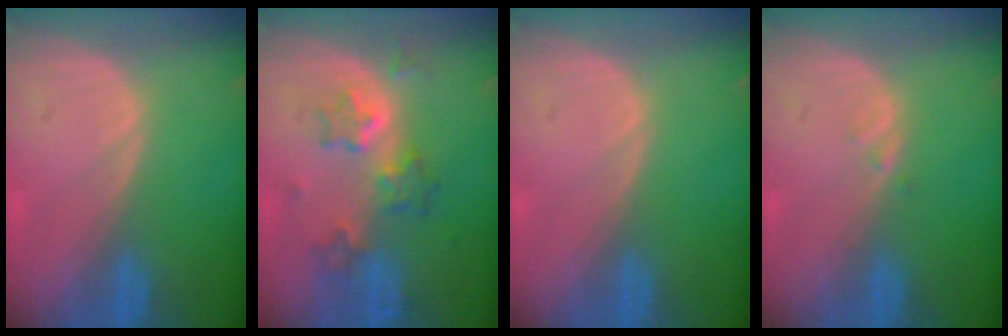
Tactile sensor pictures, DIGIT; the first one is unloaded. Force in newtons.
{"total": 6.2, "press": 5.9, "slide": 2.0}
{"total": 0.0}
{"total": 0.6, "press": 0.6, "slide": 0.1}